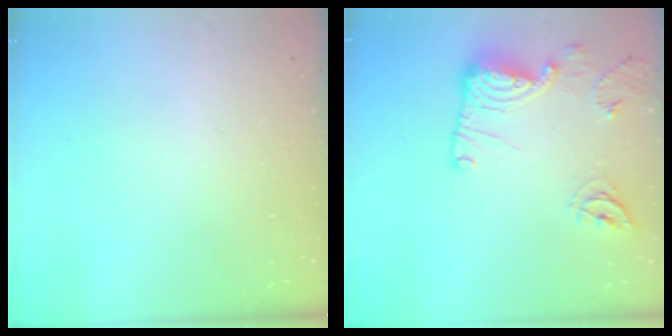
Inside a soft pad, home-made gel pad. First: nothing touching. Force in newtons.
{"total": 13.7, "press": 13.6, "slide": 1.4}